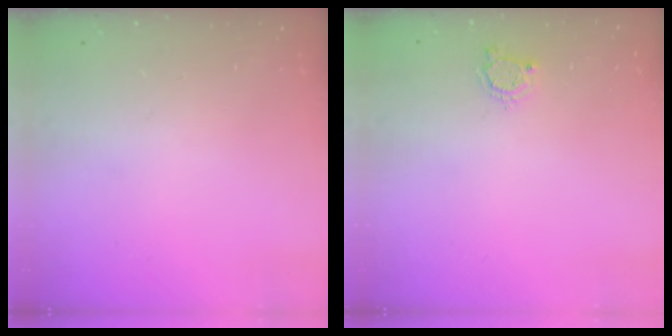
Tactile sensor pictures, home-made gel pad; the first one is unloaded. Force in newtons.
{"total": 3.9, "press": 3.8, "slide": 0.5}